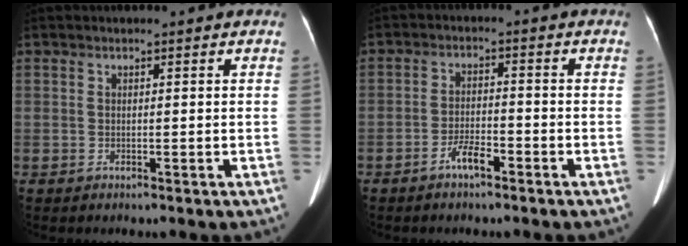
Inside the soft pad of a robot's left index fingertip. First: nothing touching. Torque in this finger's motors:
{"motor_torque": [0.08, 0.07, 0.01, 0.02]}